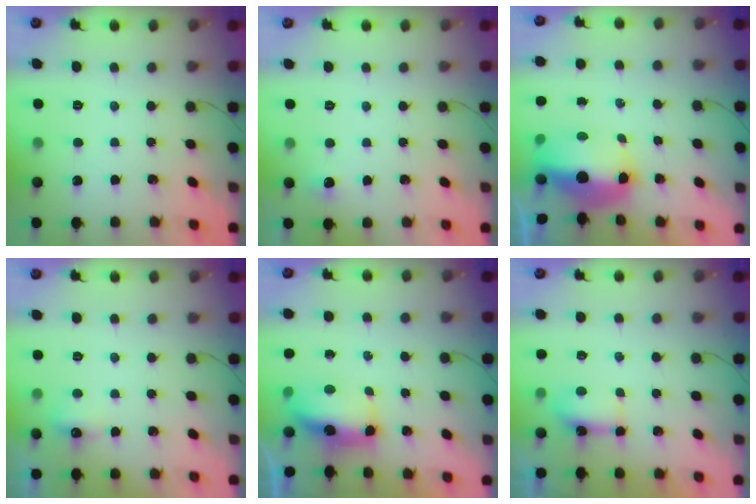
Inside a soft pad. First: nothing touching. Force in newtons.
{"total": 3.4, "press": 3.1, "slide": 1.3}
{"total": 10.5, "press": 10.3, "slide": 2.2}
{"total": 4.6, "press": 4.5, "slide": 0.9}
{"total": 7.0, "press": 6.7, "slide": 1.9}
{"total": 4.2, "press": 4.1, "slide": 0.8}